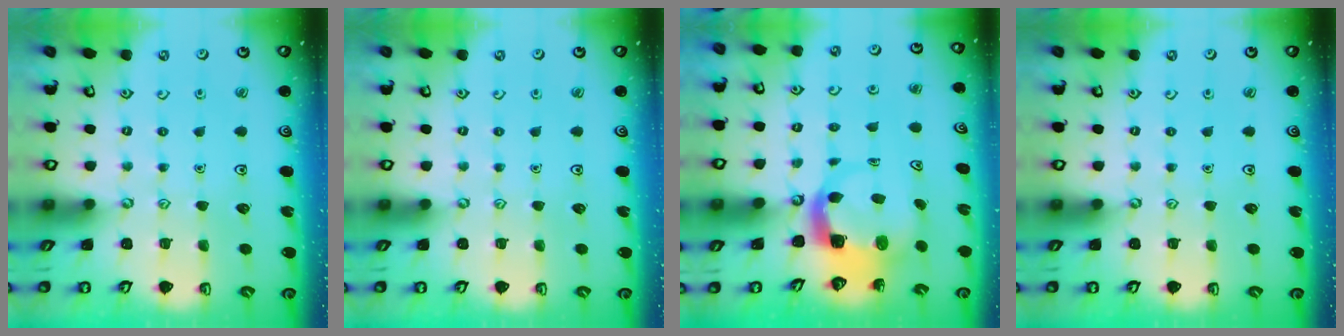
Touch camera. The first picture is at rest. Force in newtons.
{"total": 0.0}
{"total": 5.3, "press": 5.2, "slide": 0.7}
{"total": 0.0}